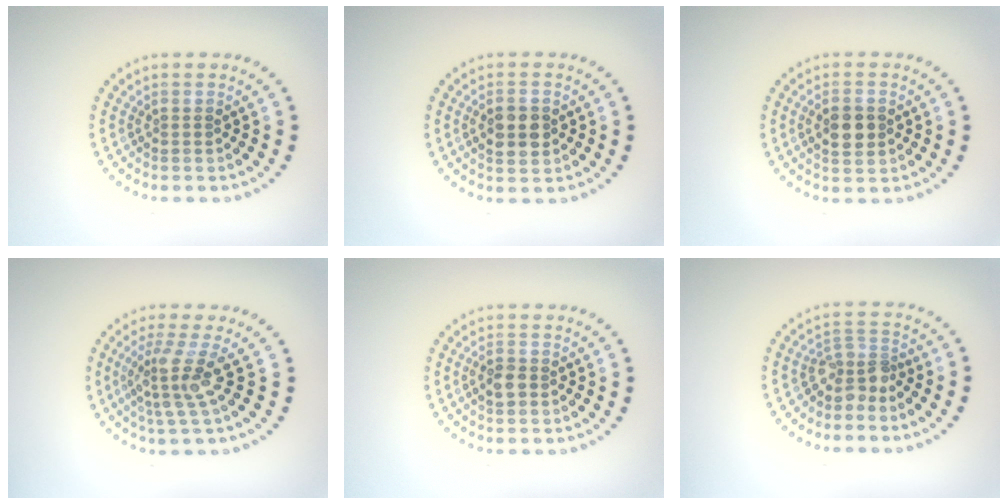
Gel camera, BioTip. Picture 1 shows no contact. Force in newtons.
{"total": 3.1, "press": 3.1, "slide": 0.1}
{"total": 3.1, "press": 3.1, "slide": 0.1}
{"total": 3.6, "press": 2.6, "slide": 2.5}
{"total": 1.7, "press": 1.7, "slide": 0.2}
{"total": 2.6, "press": 1.9, "slide": 1.8}